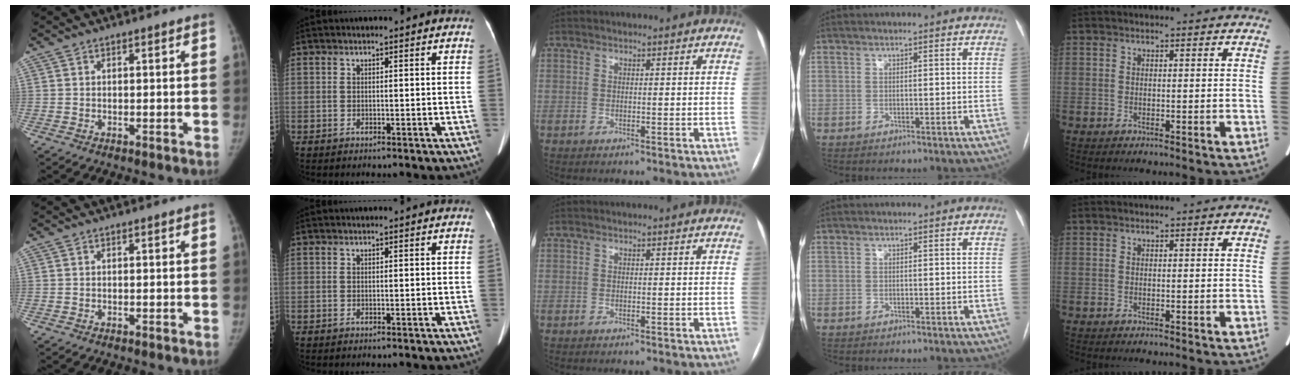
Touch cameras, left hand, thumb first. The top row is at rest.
{}